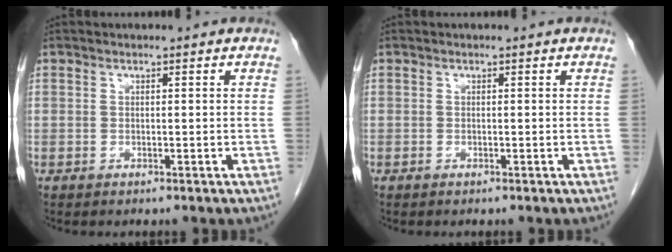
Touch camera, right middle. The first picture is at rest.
{"total": 0.0}